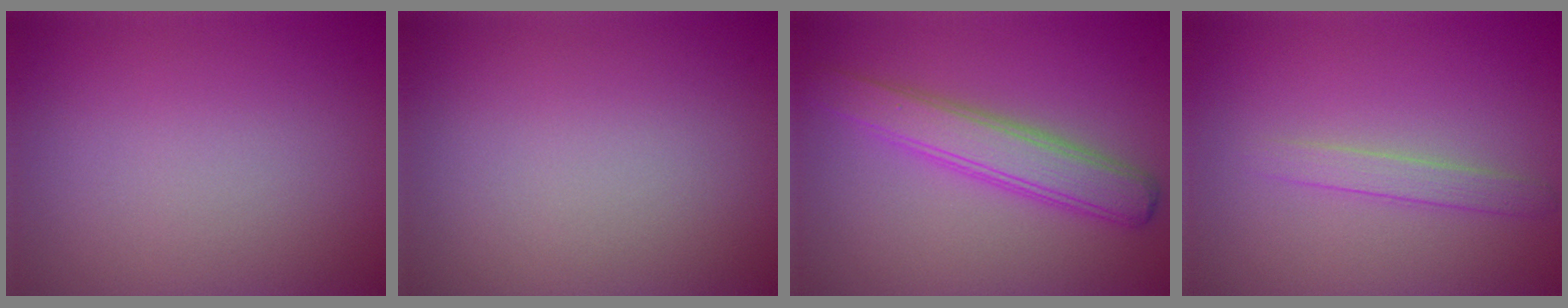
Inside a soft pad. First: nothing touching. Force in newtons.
{"total": 0.0}
{"total": 4.3, "press": 4.3, "slide": 0.1}
{"total": 1.6, "press": 1.6, "slide": 0.1}